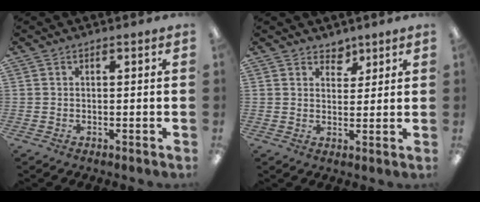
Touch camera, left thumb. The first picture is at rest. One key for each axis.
{"total": 3.9, "fx": 3.1, "fy": 2.3, "fz": 0.3, "tx": 0.009, "ty": -0.018, "tz": 0.054}